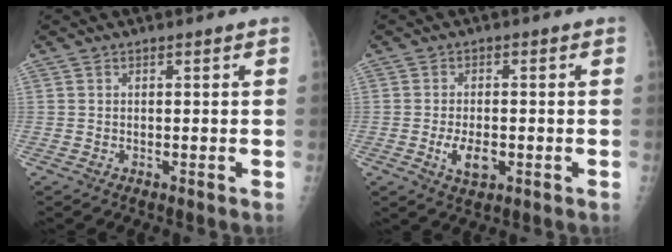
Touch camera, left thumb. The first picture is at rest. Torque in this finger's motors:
{"motor_torque": [-0.56, 0.70, 0.47, 0.19, 0.05]}